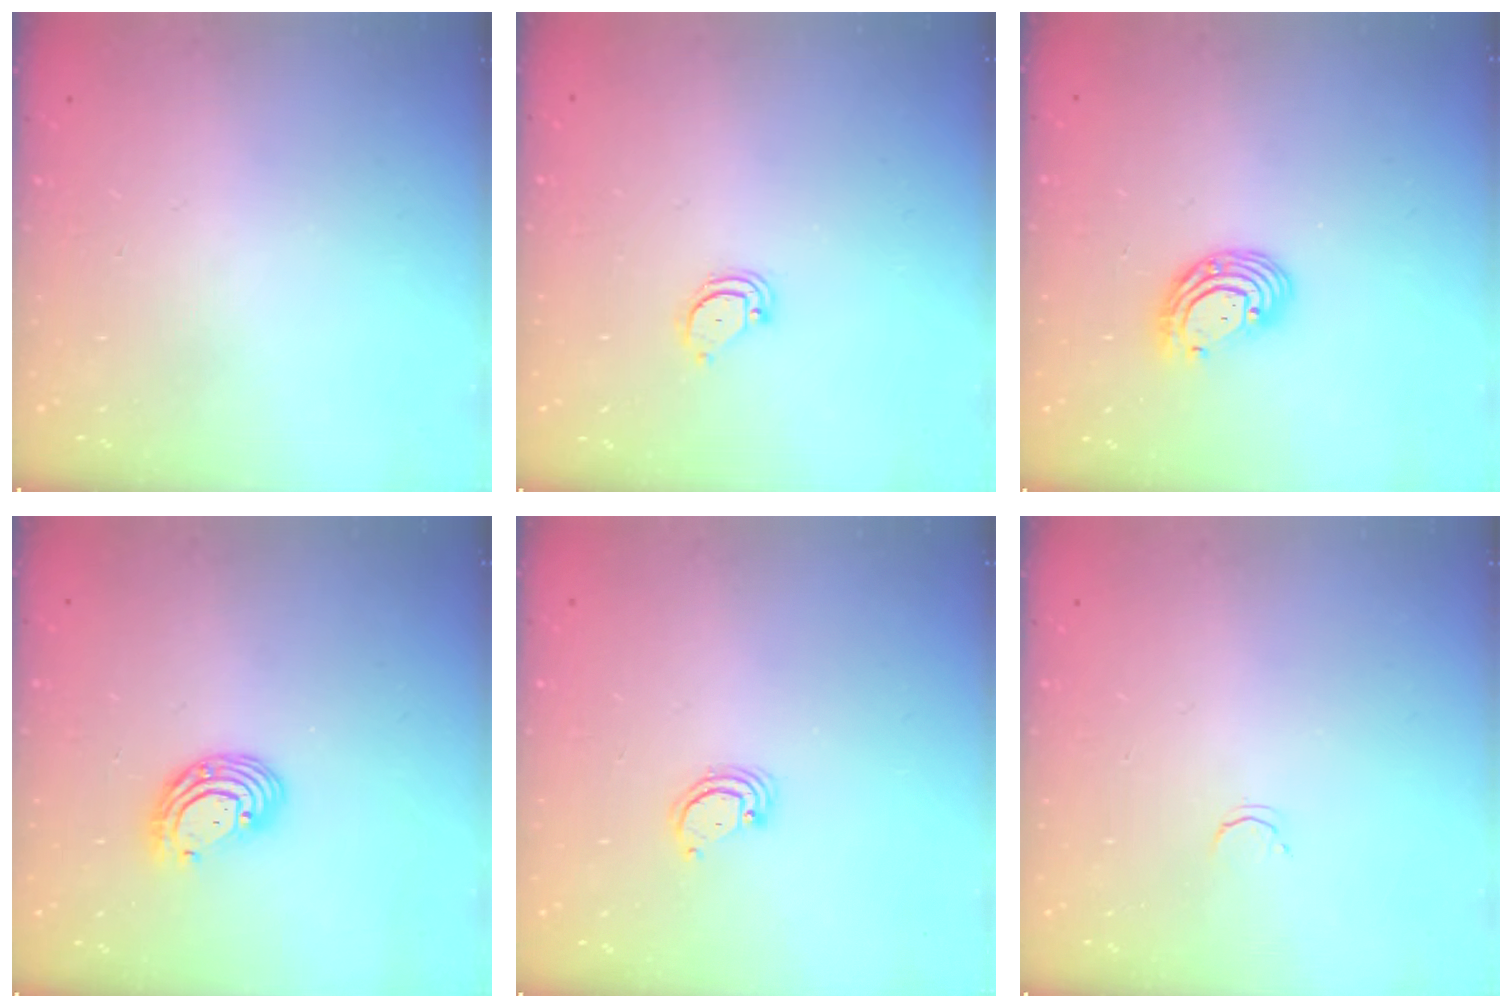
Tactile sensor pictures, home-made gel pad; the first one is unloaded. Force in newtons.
{"total": 2.6, "press": 2.6, "slide": 0.2}
{"total": 8.2, "press": 8.1, "slide": 1.3}
{"total": 8.2, "press": 8.1, "slide": 1.3}
{"total": 2.5, "press": 2.5, "slide": 0.2}
{"total": 2.1, "press": 2.1, "slide": 0.4}